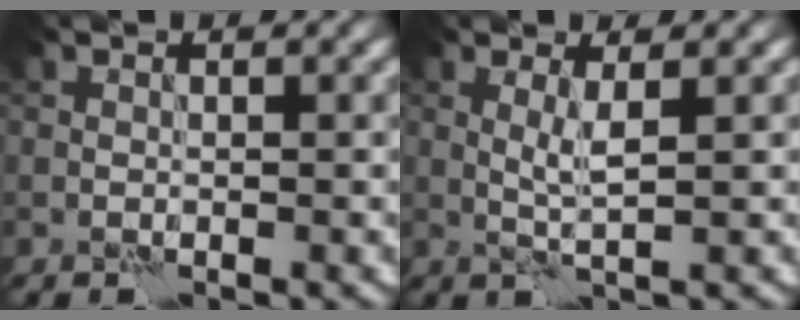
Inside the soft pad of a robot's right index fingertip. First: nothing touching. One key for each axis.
{"total": 1.8, "fx": 0.5, "fy": 0.0, "fz": 1.7, "tx": -0.039, "ty": -0.002, "tz": 0.009}